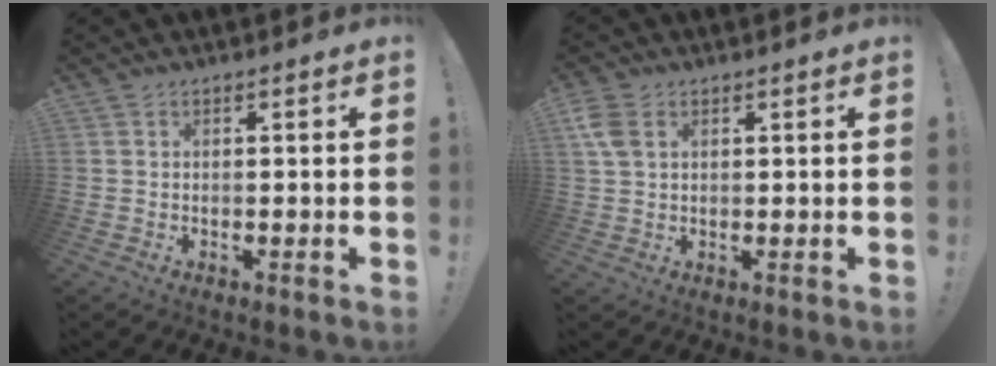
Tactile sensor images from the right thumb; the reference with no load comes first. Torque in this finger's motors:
{"motor_torque": [-0.75, -0.62, -0.63, 0.64, 0.00]}